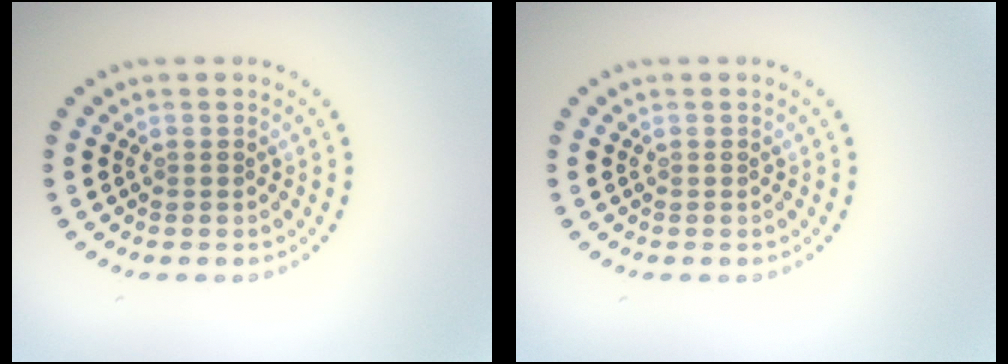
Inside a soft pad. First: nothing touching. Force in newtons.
{"total": 0.0}